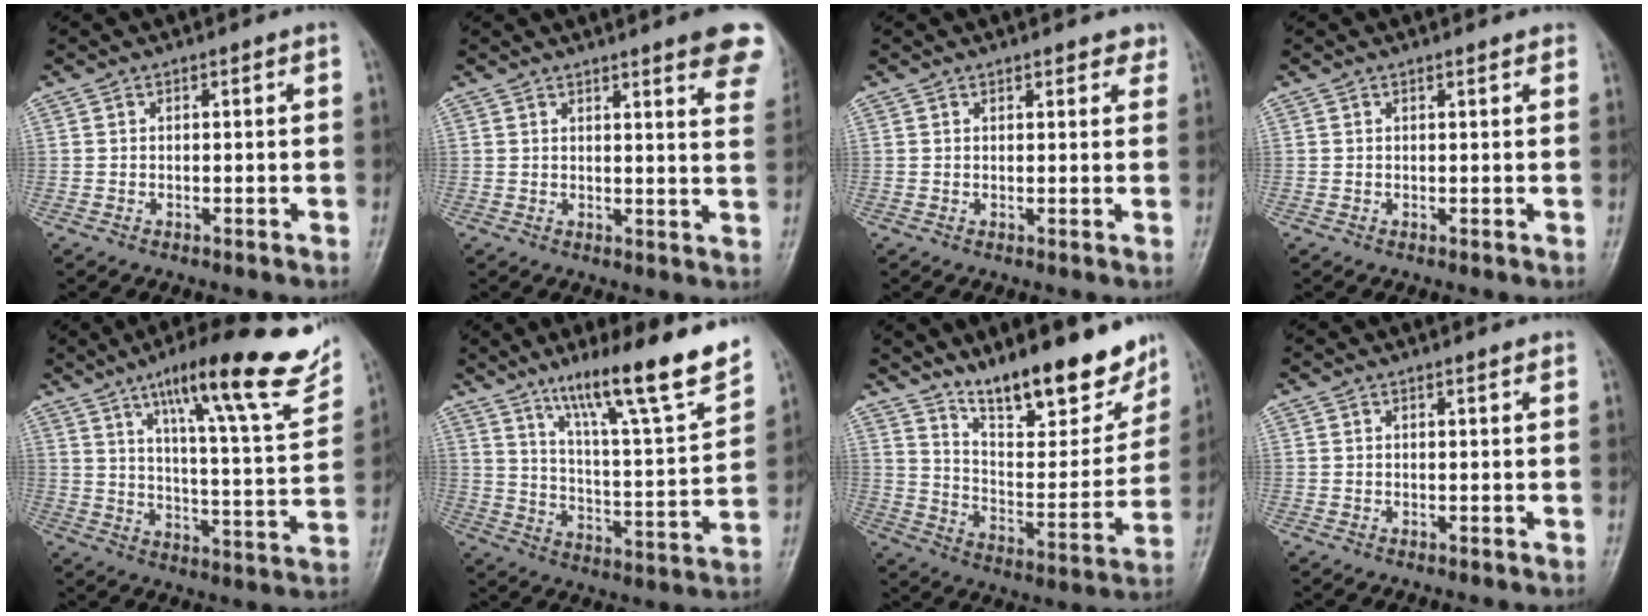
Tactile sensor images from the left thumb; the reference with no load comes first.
{"total": 12.2, "force": [8.3, 2.1, 8.7], "torque": [-0.077, -0.032, 0.081]}
{"total": 2.7, "force": [2.2, 1.3, 1.1], "torque": [0.011, -0.006, 0.021]}
{"total": 1.2, "force": [1.0, 0.3, 0.6], "torque": [-0.004, 0.000, 0.010]}
{"total": 23.0, "force": [14.2, 3.8, 17.7], "torque": [-0.229, -0.050, 0.209]}
{"total": 19.4, "force": [13.6, 1.9, 13.7], "torque": [-0.192, -0.072, 0.221]}
{"total": 19.9, "force": [15.0, 6.1, 11.6], "torque": [-0.128, -0.094, 0.243]}
{"total": 0.9, "force": [0.7, 0.1, 0.5], "torque": [-0.007, -0.001, 0.010]}